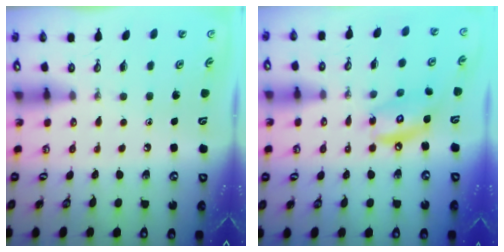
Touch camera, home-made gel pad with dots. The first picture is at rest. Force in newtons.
{"total": 11.7, "press": 11.6, "slide": 0.9}